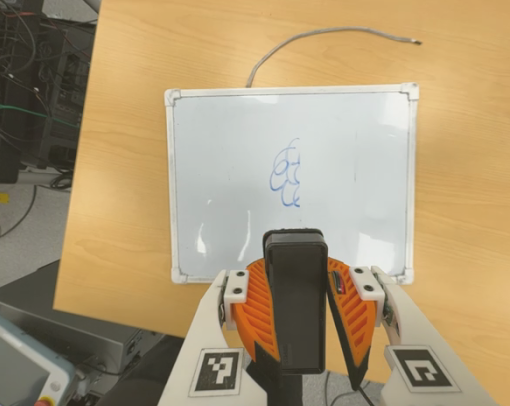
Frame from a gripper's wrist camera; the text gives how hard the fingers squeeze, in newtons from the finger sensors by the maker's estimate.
{"total": 12.8, "left": 11.0, "right": 14.6}